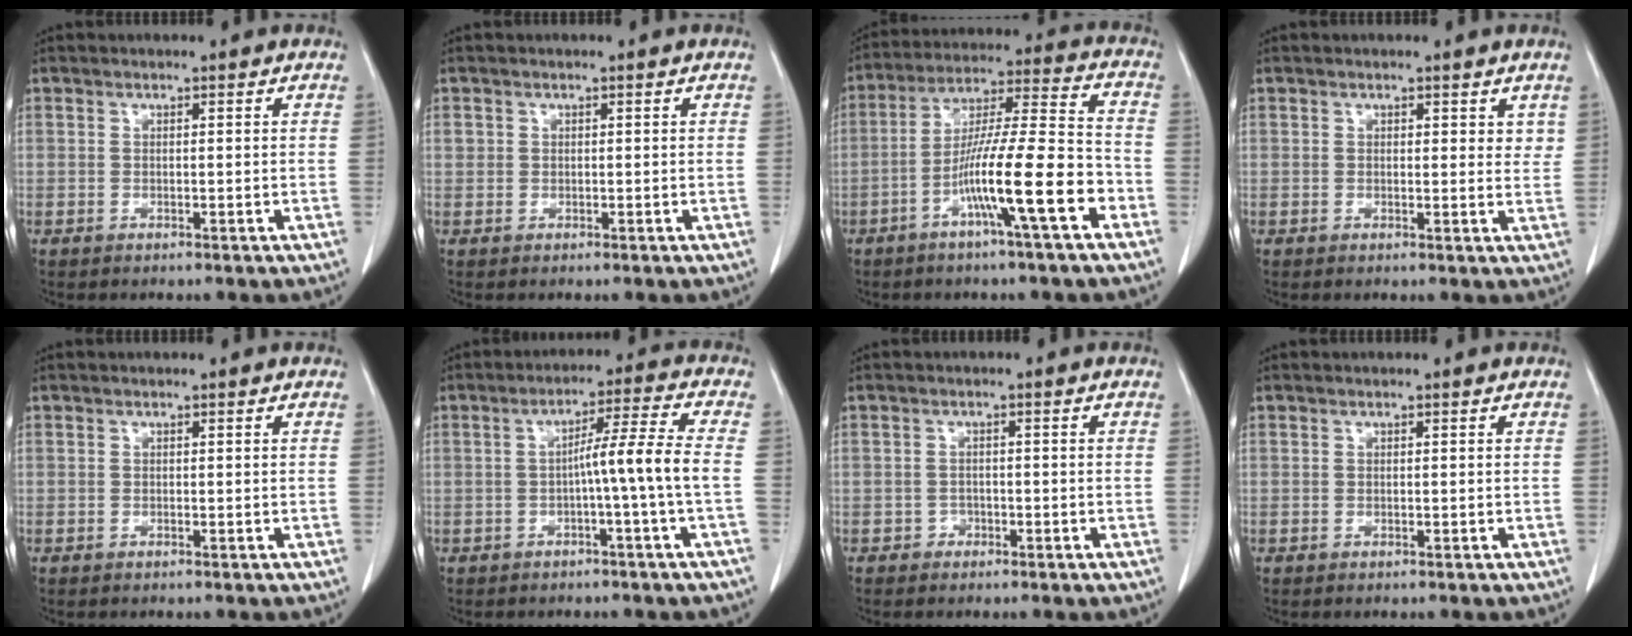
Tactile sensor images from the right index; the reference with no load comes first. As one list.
[{"total": 0.9, "force": [0.2, 0.9, 0.1], "torque": [0.008, 0.006, 0.001]}, {"total": 14.4, "force": [-6.1, 0.0, 13.0], "torque": [-0.229, 0.003, -0.109]}, {"total": 2.1, "force": [1.4, 1.1, 1.1], "torque": [-0.001, -0.008, 0.015]}, {"total": 0.0}, {"total": 6.8, "force": [-1.3, -1.7, 6.4], "torque": [-0.102, 0.014, -0.020]}, {"total": 1.1, "force": [-0.7, 0.9, 0.0], "torque": [0.005, 0.005, -0.017]}, {"total": 0.0}]